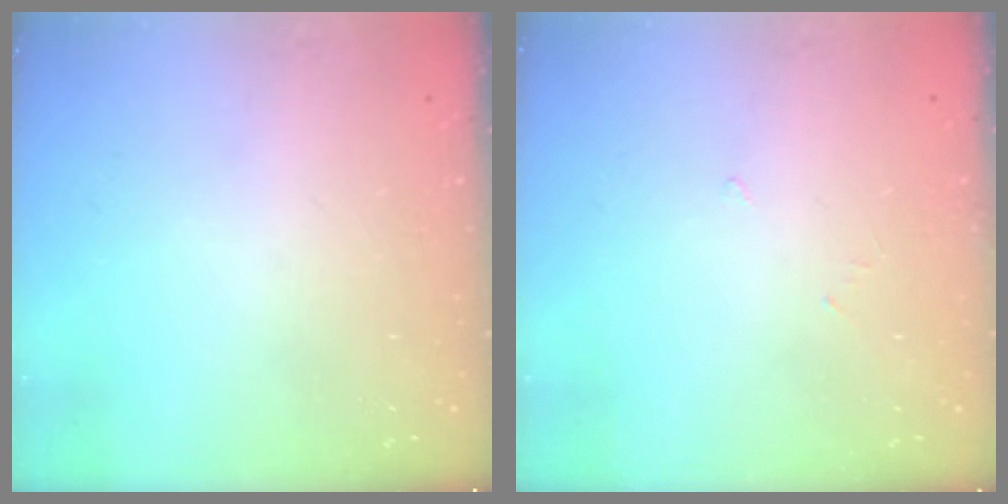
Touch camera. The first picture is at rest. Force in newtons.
{"total": 2.6, "press": 2.6, "slide": 0.3}